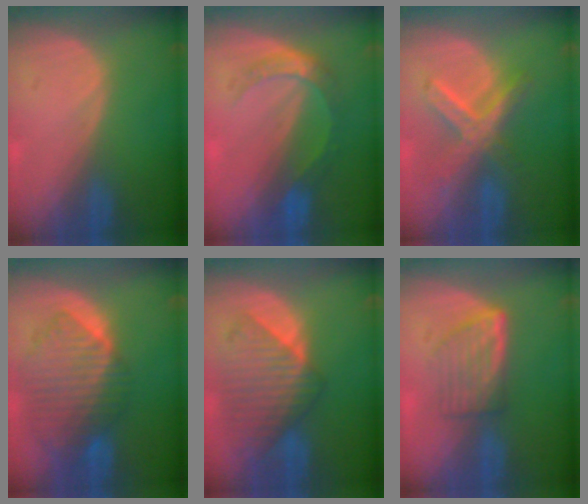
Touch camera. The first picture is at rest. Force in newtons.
{"total": 5.4, "press": 4.8, "slide": 2.4}
{"total": 6.9, "press": 6.2, "slide": 3.0}
{"total": 10.2, "press": 8.9, "slide": 5.1}
{"total": 9.0, "press": 8.1, "slide": 3.9}
{"total": 5.8, "press": 5.2, "slide": 2.5}